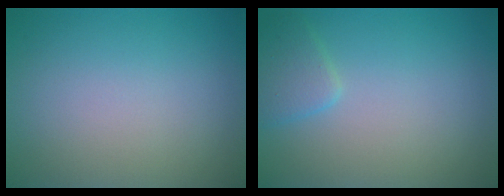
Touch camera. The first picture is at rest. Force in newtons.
{"total": 1.9, "press": 1.9, "slide": 0.1}